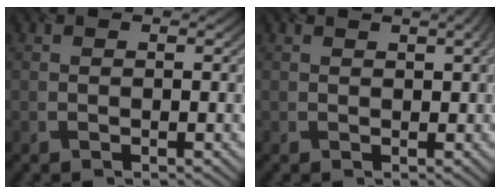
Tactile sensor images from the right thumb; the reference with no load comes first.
{"total": 1.7, "force": [1.0, 0.6, 1.3], "torque": [-0.018, 0.002, 0.019]}